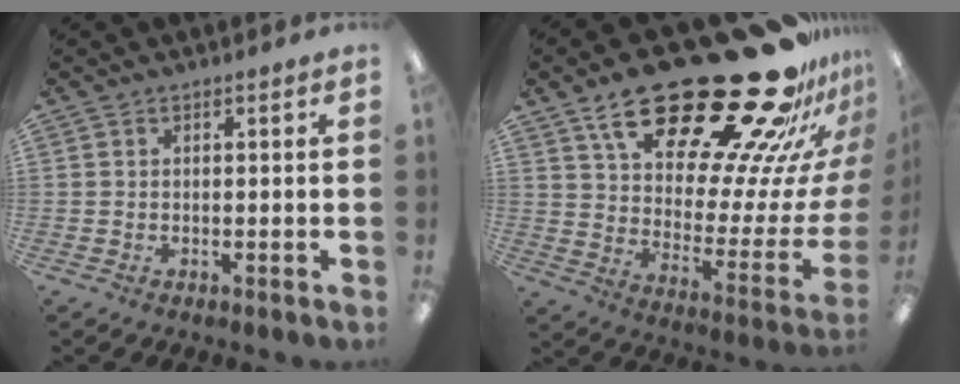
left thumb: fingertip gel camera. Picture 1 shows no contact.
{"total": 33.7, "force": [23.8, 11.6, 20.8], "torque": [-0.280, -0.180, 0.412]}